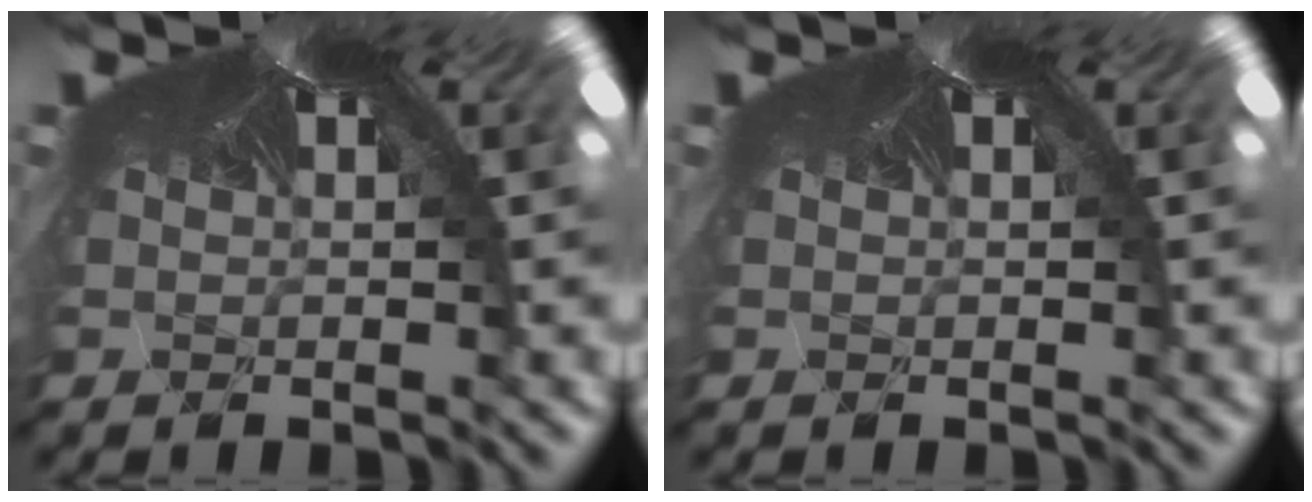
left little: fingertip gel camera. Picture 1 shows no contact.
{"total": 0.0}